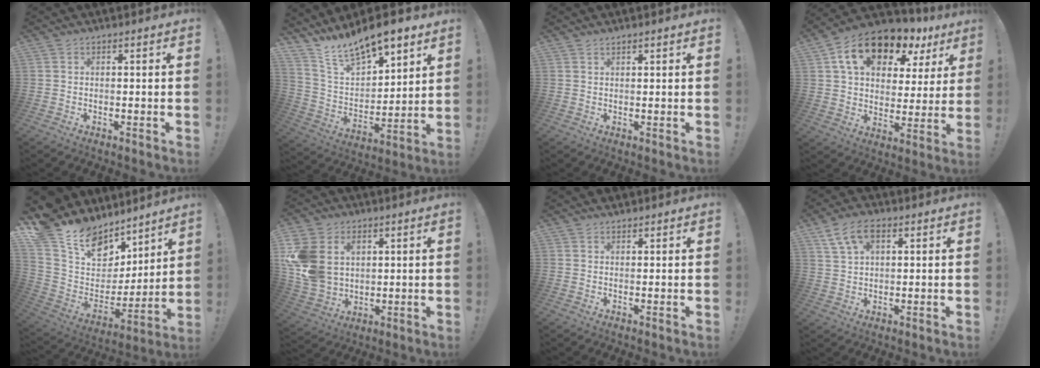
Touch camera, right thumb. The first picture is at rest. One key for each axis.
{"total": 14.5, "fx": 12.0, "fy": 5.5, "fz": 5.9, "tx": -0.113, "ty": -0.092, "tz": 0.219}
{"total": 1.1, "fx": 1.0, "fy": 0.1, "fz": 0.5, "tx": -0.003, "ty": -0.004, "tz": 0.016}
{"total": 16.4, "fx": 9.7, "fy": 9.8, "fz": 9.0, "tx": -0.153, "ty": -0.047, "tz": 0.175}
{"total": 17.0, "fx": 12.7, "fy": 10.2, "fz": 4.8, "tx": -0.092, "ty": -0.097, "tz": 0.256}
{"total": 14.7, "fx": 4.0, "fy": 12.0, "fz": 7.6, "tx": -0.155, "ty": -0.018, "tz": 0.083}
{"total": 1.0, "fx": 0.9, "fy": 0.4, "fz": 0.1, "tx": 0.002, "ty": -0.002, "tz": 0.017}
{"total": 8.5, "fx": 4.0, "fy": 4.6, "fz": 5.9, "tx": -0.101, "ty": 0.001, "tz": 0.078}